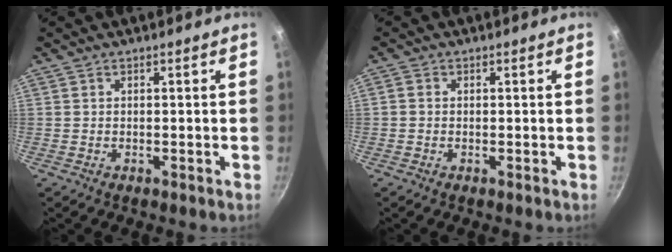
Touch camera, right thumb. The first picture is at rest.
{"total": 1.0, "force": [-0.1, 0.9, 0.4], "torque": [-0.007, 0.003, -0.005]}